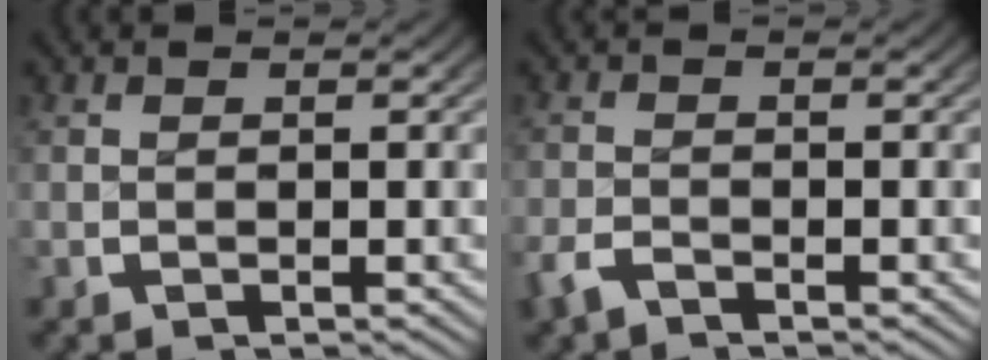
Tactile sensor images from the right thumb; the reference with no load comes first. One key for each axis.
{"total": 2.1, "fx": -2.0, "fy": 0.7, "fz": 0.2, "tx": -0.006, "ty": -0.006, "tz": -0.039}